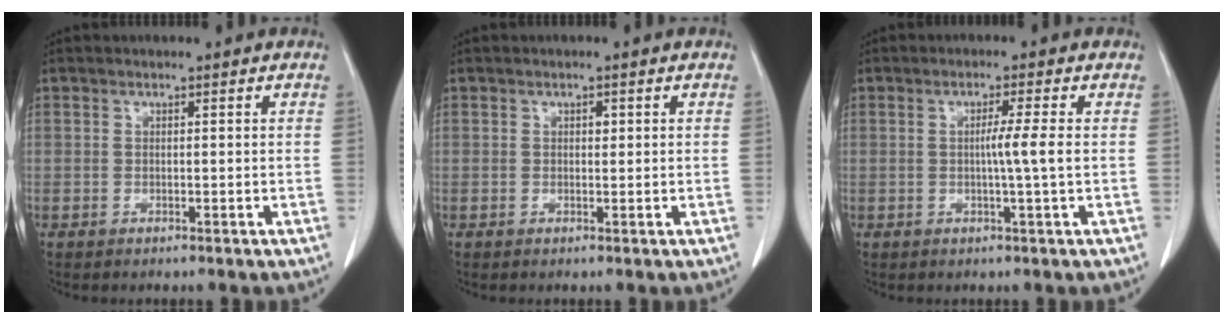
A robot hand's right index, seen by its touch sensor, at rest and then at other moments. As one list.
[{"total": 0.7, "force": [0.2, 0.4, 0.6], "torque": [-0.008, 0.000, 0.004]}, {"total": 3.4, "force": [-0.1, -1.0, 3.3], "torque": [-0.057, -0.004, -0.002]}]